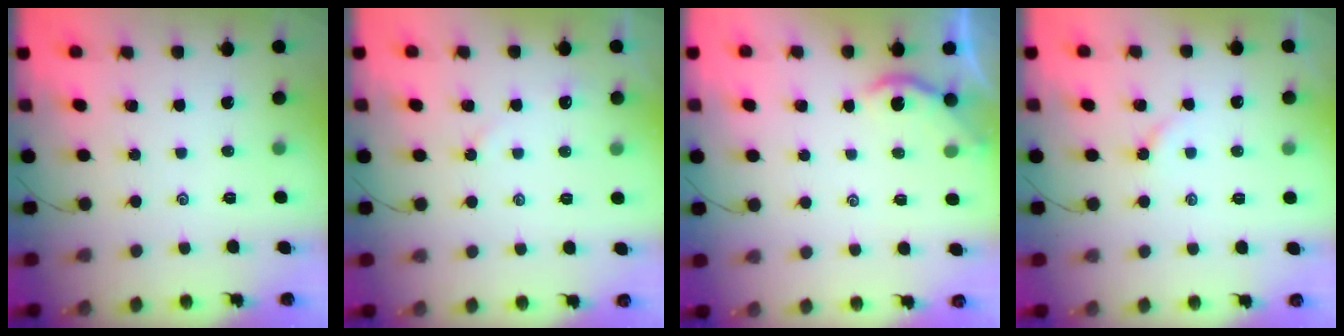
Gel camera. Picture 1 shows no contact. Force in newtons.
{"total": 2.6, "press": 2.5, "slide": 0.3}
{"total": 1.8, "press": 1.8, "slide": 0.1}
{"total": 2.7, "press": 2.7, "slide": 0.4}